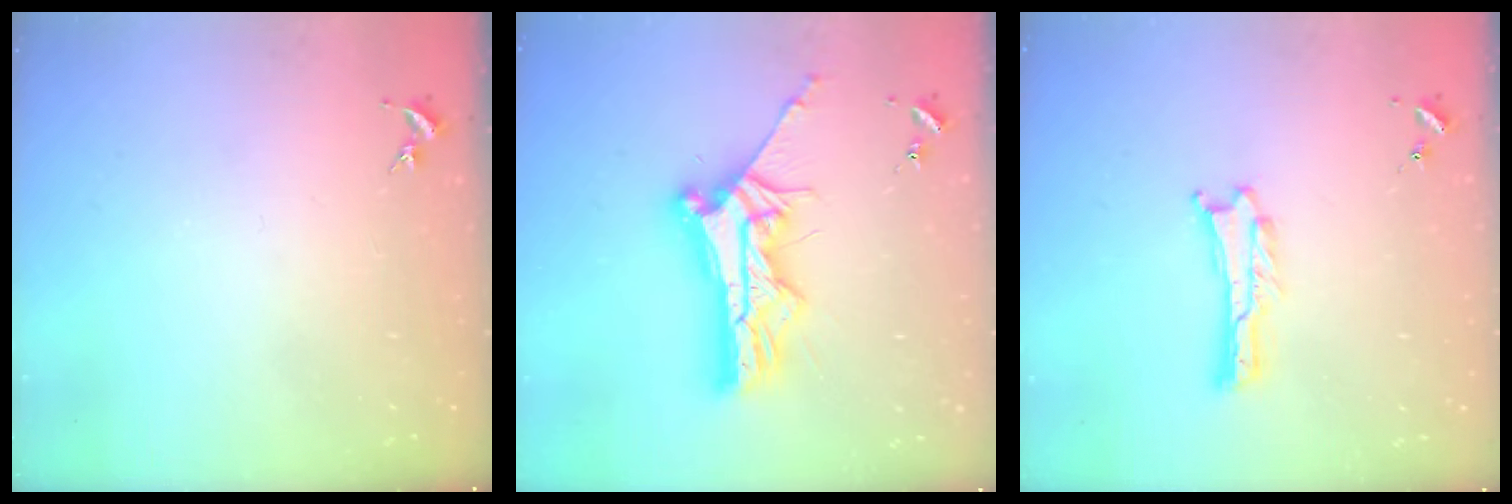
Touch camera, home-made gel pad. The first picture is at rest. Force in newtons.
{"total": 10.4, "press": 10.4, "slide": 1.0}
{"total": 0.0}